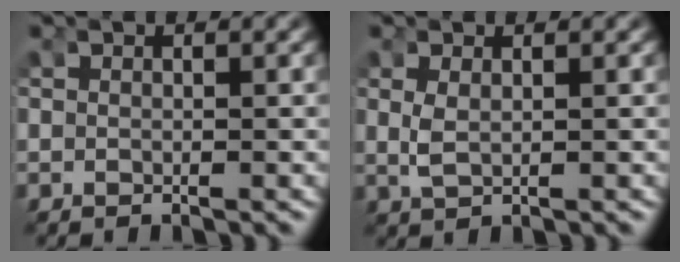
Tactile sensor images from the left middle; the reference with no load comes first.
{"total": 1.5, "force": [0.3, 0.4, 1.4], "torque": [-0.043, -0.014, 0.020]}